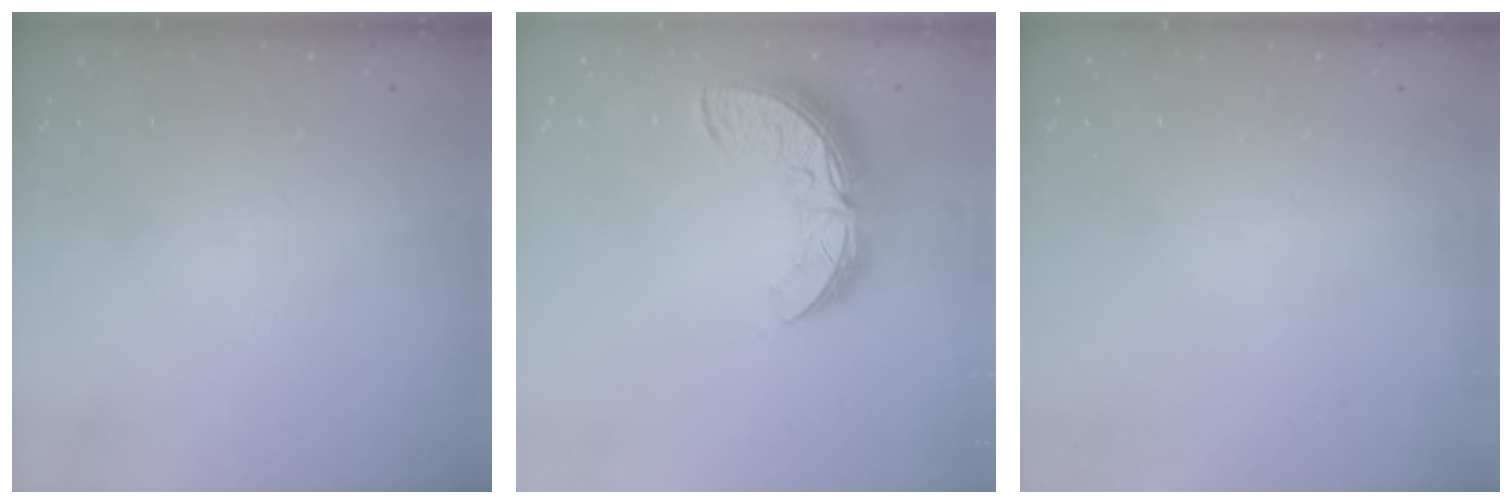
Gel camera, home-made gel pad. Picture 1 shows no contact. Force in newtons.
{"total": 11.3, "press": 11.3, "slide": 0.8}
{"total": 0.0}